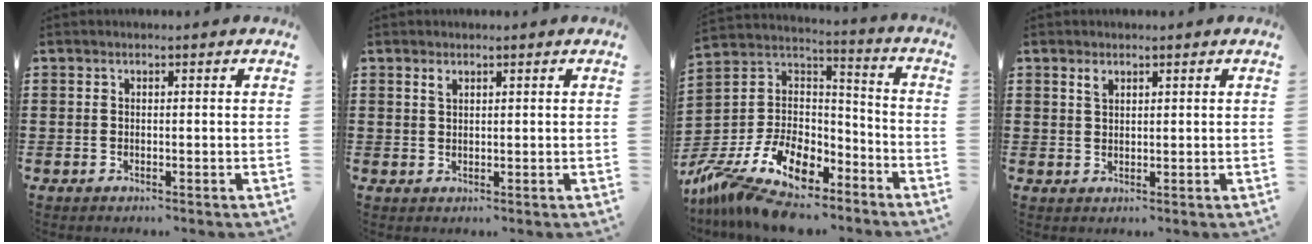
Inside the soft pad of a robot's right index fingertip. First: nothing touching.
{"total": 1.1, "force": [0.7, 0.5, 0.6], "torque": [-0.015, 0.002, 0.013]}
{"total": 14.0, "force": [-9.6, 6.7, 7.6], "torque": [-0.170, 0.026, -0.174]}
{"total": 1.4, "force": [1.0, 0.7, 0.7], "torque": [-0.016, 0.002, 0.018]}